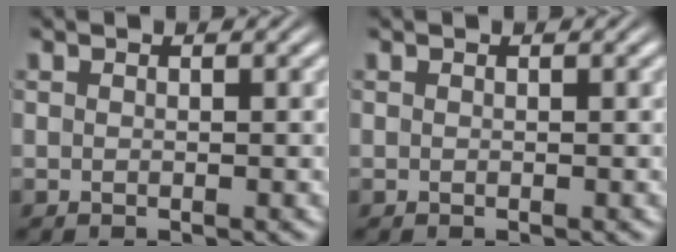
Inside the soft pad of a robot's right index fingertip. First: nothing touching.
{"total": 0.0}